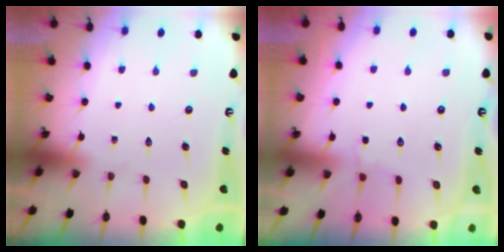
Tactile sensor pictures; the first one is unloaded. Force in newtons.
{"total": 3.1, "press": 2.6, "slide": 1.7}